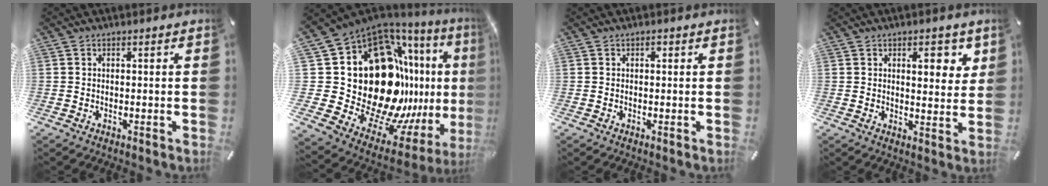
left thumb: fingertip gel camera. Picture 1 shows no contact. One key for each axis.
{"total": 33.7, "fx": 4.4, "fy": 22.5, "fz": 24.6, "tx": -0.431, "ty": -0.113, "tz": 0.135}
{"total": 0.6, "fx": 0.1, "fy": 0.4, "fz": 0.4, "tx": -0.009, "ty": 0.002, "tz": 0.002}
{"total": 6.6, "fx": 3.1, "fy": 3.2, "fz": 4.9, "tx": -0.058, "ty": -0.012, "tz": 0.044}